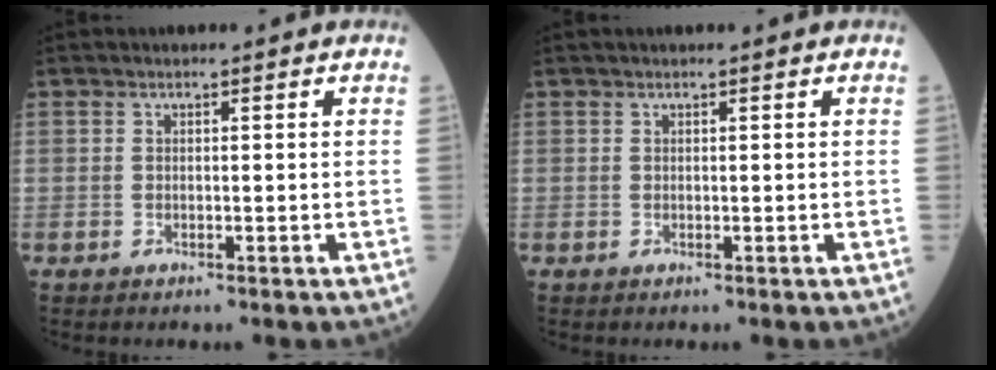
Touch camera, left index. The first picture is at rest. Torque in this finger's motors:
{"motor_torque": [0.13, -0.11, 0.04, 0.00]}